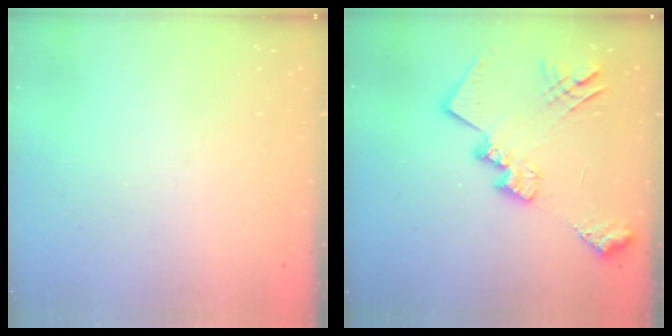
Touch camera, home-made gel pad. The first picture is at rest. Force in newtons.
{"total": 17.7, "press": 17.6, "slide": 0.9}